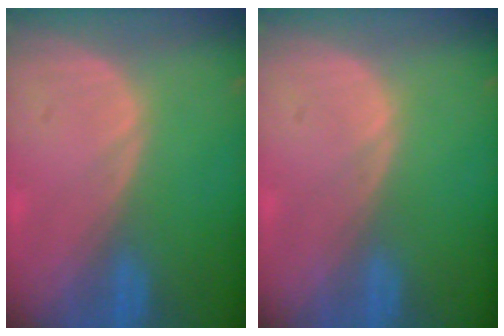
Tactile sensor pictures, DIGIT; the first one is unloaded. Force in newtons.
{"total": 0.0}